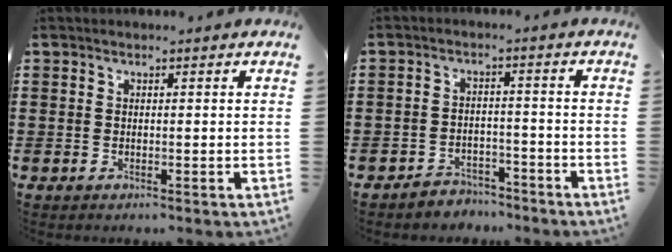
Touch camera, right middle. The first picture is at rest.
{"total": 3.5, "force": [-3.5, 0.6, -0.2], "torque": [-0.006, 0.000, -0.073]}